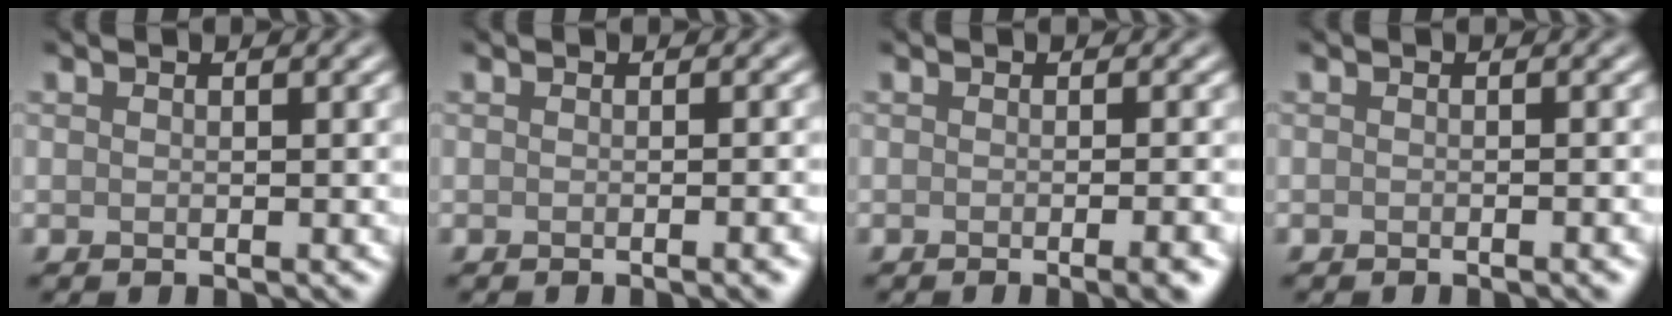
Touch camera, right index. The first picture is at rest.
{"total": 2.4, "force": [-0.8, 0.7, 2.2], "torque": [-0.012, 0.001, -0.009]}
{"total": 3.5, "force": [-1.4, 1.1, 3.0], "torque": [-0.016, 0.002, -0.018]}
{"total": 1.1, "force": [-0.8, 0.2, 0.7], "torque": [-0.007, -0.001, -0.010]}